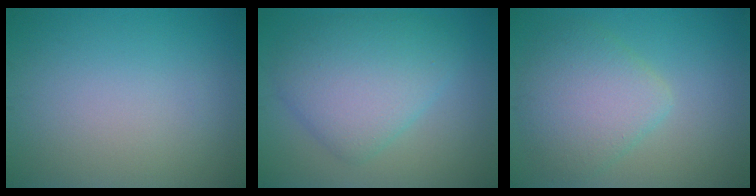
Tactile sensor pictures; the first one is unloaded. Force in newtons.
{"total": 6.3, "press": 6.3, "slide": 0.1}
{"total": 5.0, "press": 5.0, "slide": 0.2}